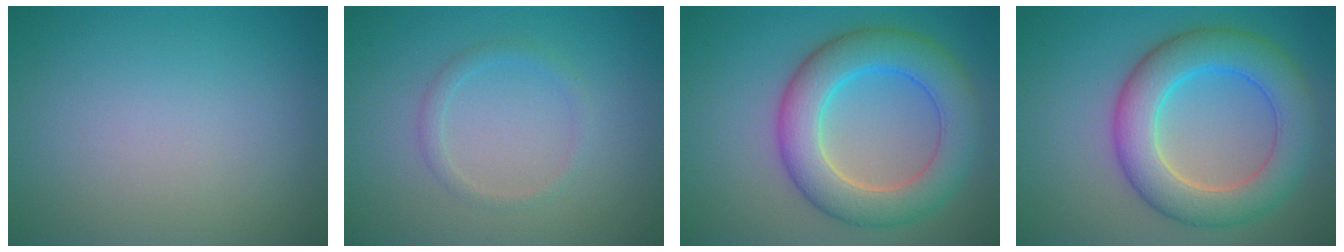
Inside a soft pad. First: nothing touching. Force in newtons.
{"total": 1.4, "press": 1.4, "slide": 0.1}
{"total": 7.4, "press": 7.4, "slide": 0.2}
{"total": 7.4, "press": 7.4, "slide": 0.2}